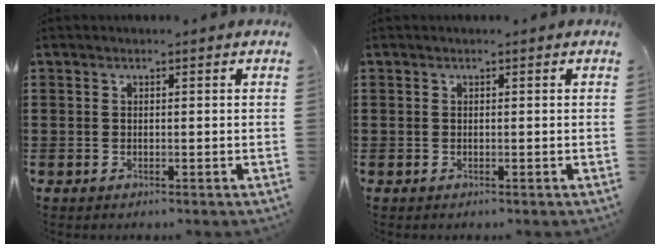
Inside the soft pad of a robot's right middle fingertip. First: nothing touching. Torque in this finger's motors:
{"motor_torque": [0.00, 0.00, 0.01, -0.01]}